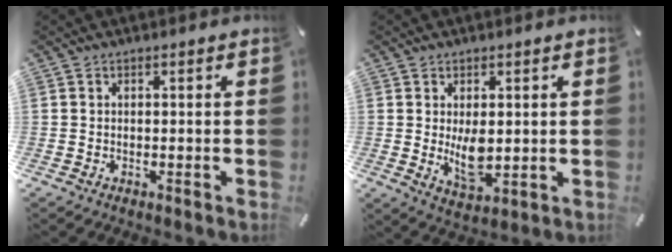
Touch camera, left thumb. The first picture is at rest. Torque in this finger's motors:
{"motor_torque": [0.58, 1.46, 0.46, -0.38, 0.16]}